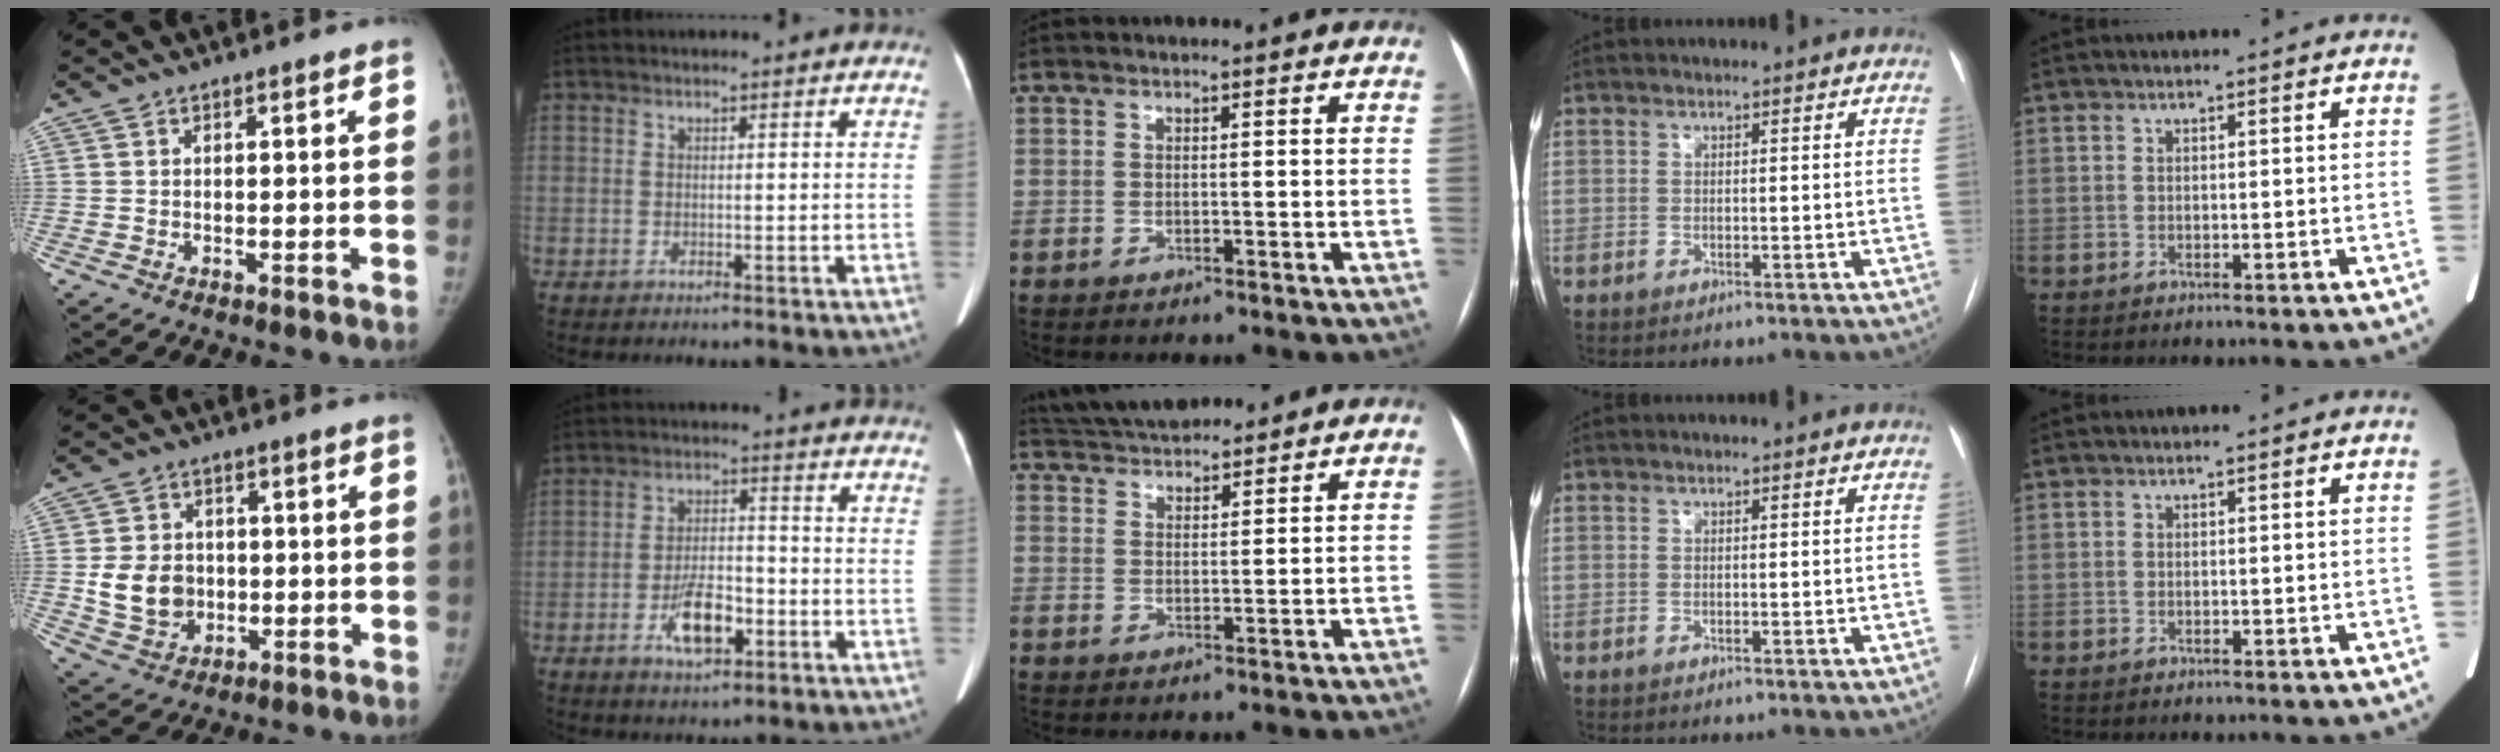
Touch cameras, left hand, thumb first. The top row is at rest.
{"thumb": {"total": 9.6, "force": [-0.6, 8.2, 5.0], "torque": [-0.061, 0.002, 0.000]}, "index": {"total": 7.2, "force": [-3.1, 2.9, 5.8], "torque": [-0.114, 0.004, -0.051]}, "middle": {"total": 9.7, "force": [8.9, 2.4, 2.8], "torque": [-0.053, 0.030, 0.152]}}